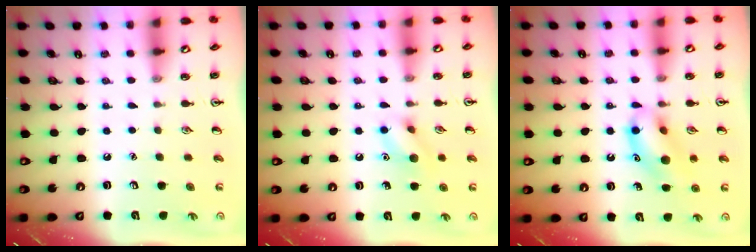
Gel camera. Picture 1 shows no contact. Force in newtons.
{"total": 8.9, "press": 8.9, "slide": 0.6}
{"total": 12.8, "press": 12.6, "slide": 2.1}